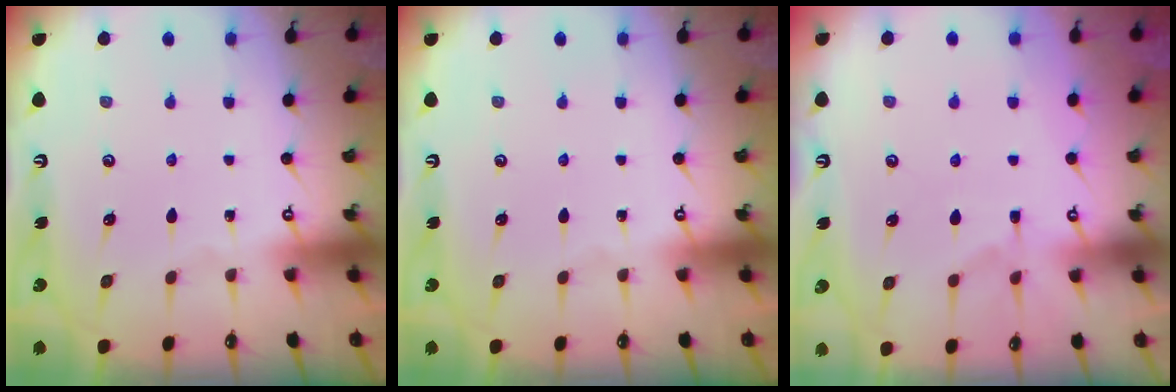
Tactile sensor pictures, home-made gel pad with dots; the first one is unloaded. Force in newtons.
{"total": 0.0}
{"total": 1.0, "press": 0.2, "slide": 1.0}